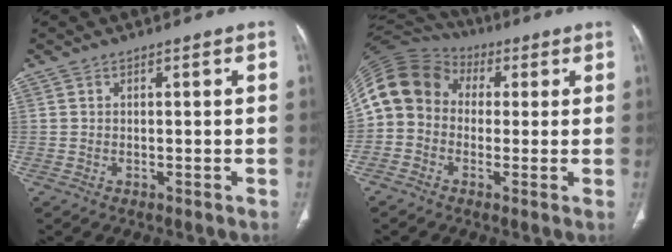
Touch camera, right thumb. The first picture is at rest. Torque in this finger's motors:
{"motor_torque": [0.15, 0.42, 1.16, -0.60, 0.10]}